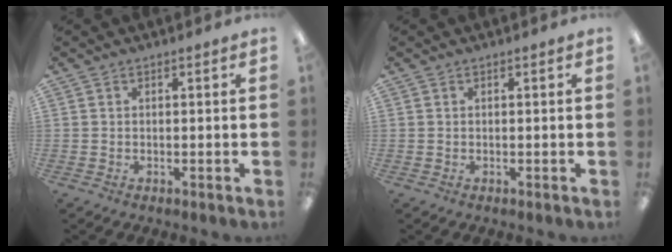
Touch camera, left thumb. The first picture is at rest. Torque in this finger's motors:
{"motor_torque": [0.00, 0.04, -0.06, 0.00, 0.00]}